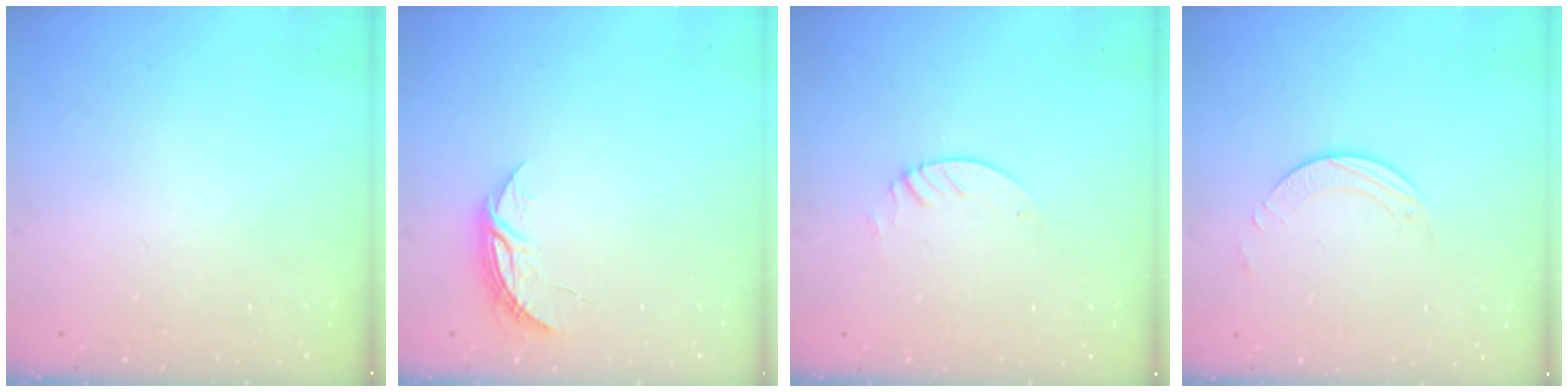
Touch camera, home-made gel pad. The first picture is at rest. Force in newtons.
{"total": 6.2, "press": 6.2, "slide": 0.5}
{"total": 2.3, "press": 2.3, "slide": 0.2}
{"total": 2.5, "press": 2.5, "slide": 0.2}